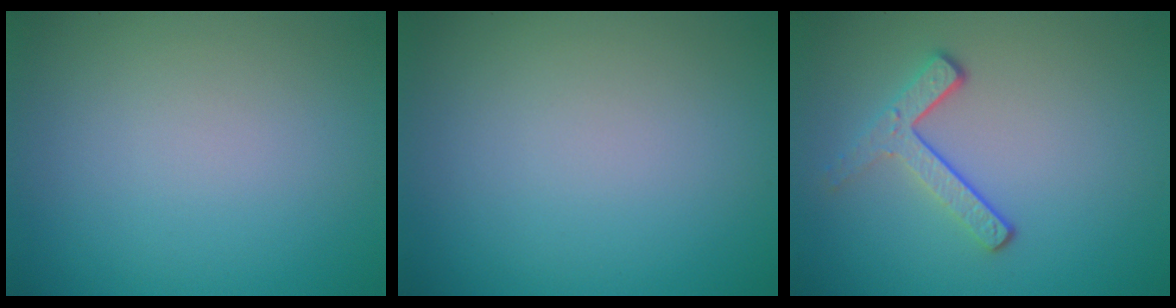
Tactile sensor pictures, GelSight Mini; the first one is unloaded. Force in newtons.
{"total": 0.0}
{"total": 3.0, "press": 2.2, "slide": 2.0}